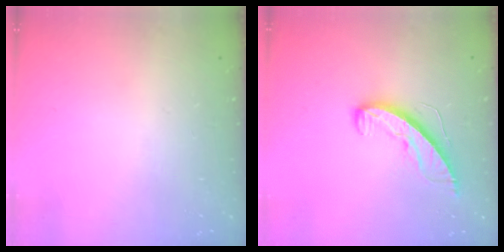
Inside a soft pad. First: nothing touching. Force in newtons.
{"total": 8.8, "press": 8.7, "slide": 1.1}